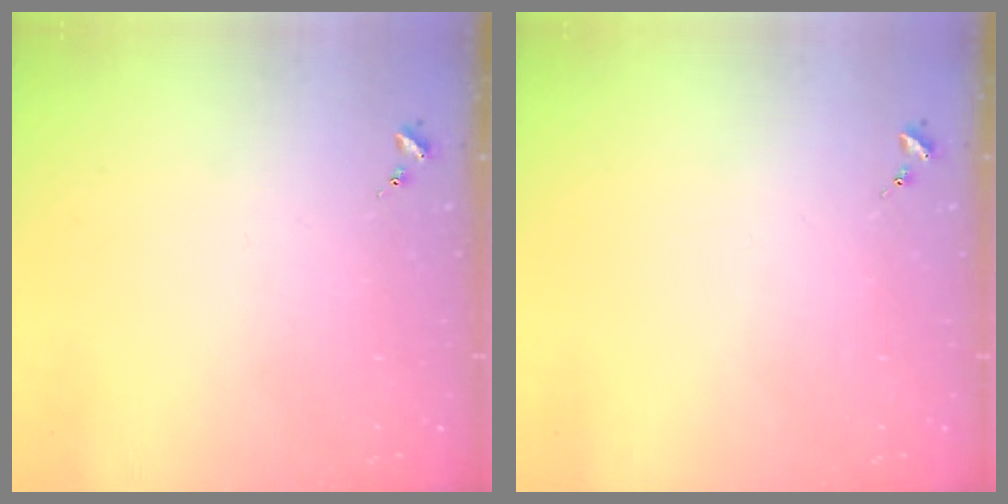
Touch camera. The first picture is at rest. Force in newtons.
{"total": 0.0}